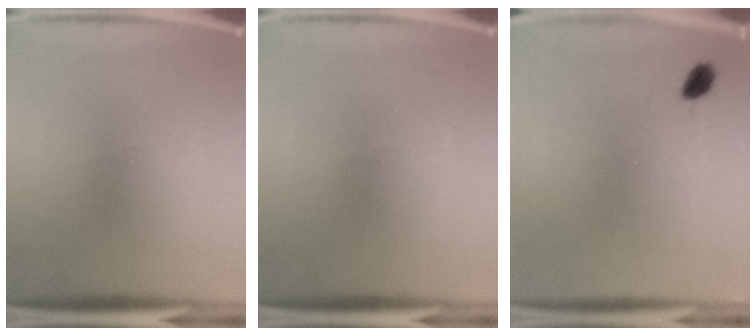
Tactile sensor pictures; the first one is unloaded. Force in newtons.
{"total": 0.0}
{"total": 1.9}